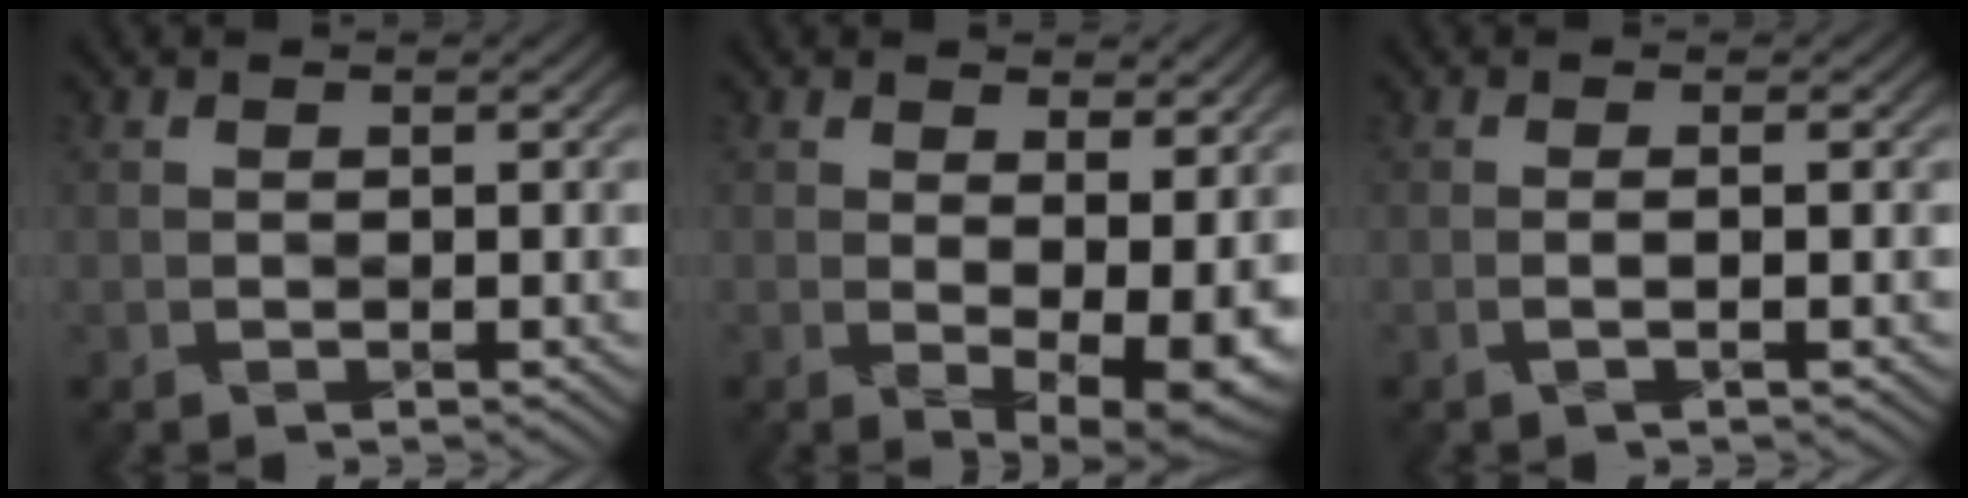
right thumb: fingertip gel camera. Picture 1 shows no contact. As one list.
[{"total": 7.3, "force": [1.2, 3.3, 6.4], "torque": [-0.094, -0.011, 0.026]}, {"total": 1.2, "force": [-0.6, -0.3, 1.0], "torque": [-0.017, 0.005, -0.017]}]